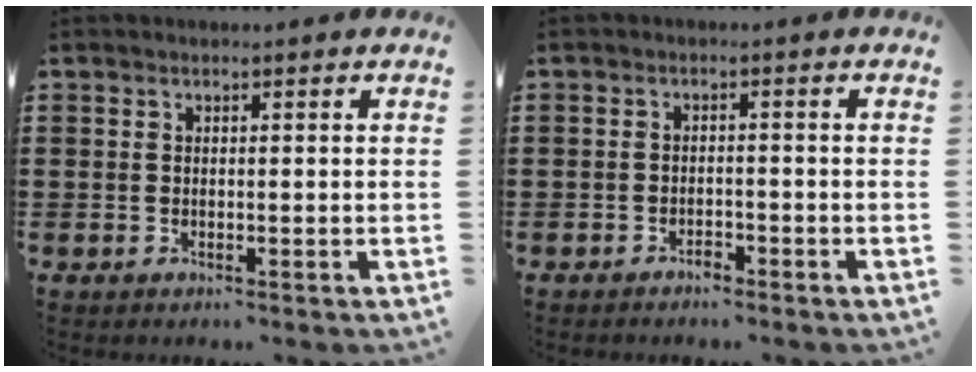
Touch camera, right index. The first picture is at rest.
{"total": 1.5, "force": [-1.4, 0.3, 0.3], "torque": [-0.012, -0.001, -0.030]}